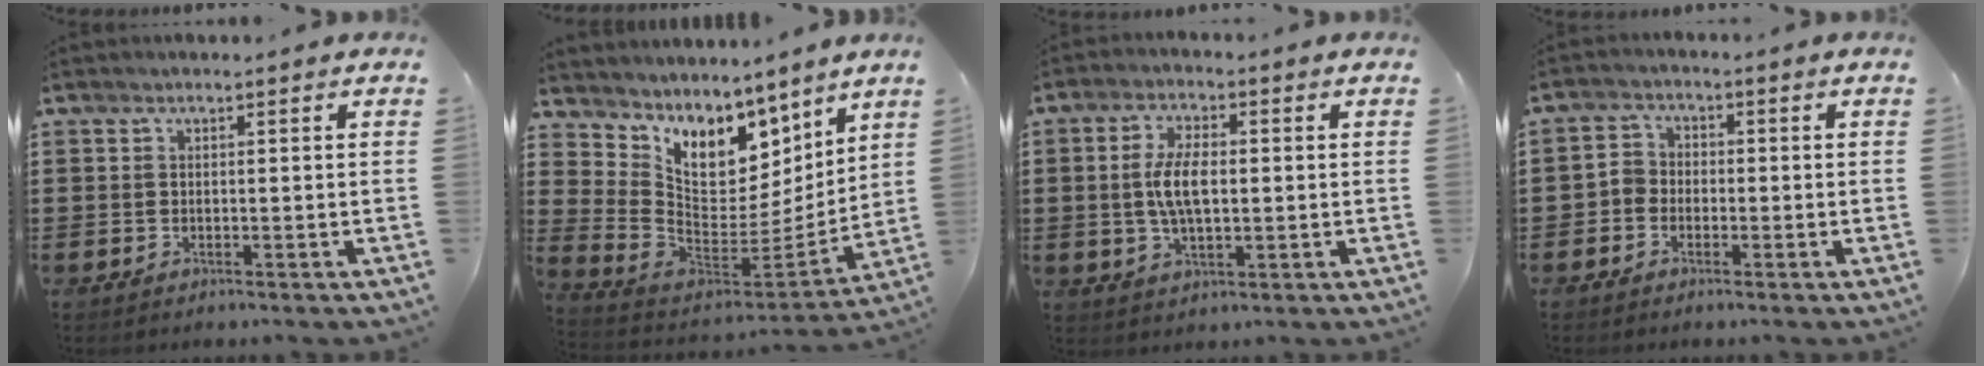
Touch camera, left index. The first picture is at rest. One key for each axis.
{"total": 8.7, "fx": 5.8, "fy": 5.4, "fz": 3.7, "tx": -0.109, "ty": -0.054, "tz": 0.109}
{"total": 6.7, "fx": 0.2, "fy": 2.9, "fz": 6.0, "tx": -0.133, "ty": 0.002, "tz": -0.003}
{"total": 2.6, "fx": -1.3, "fy": 2.1, "fz": 0.8, "tx": -0.030, "ty": 0.006, "tz": -0.032}